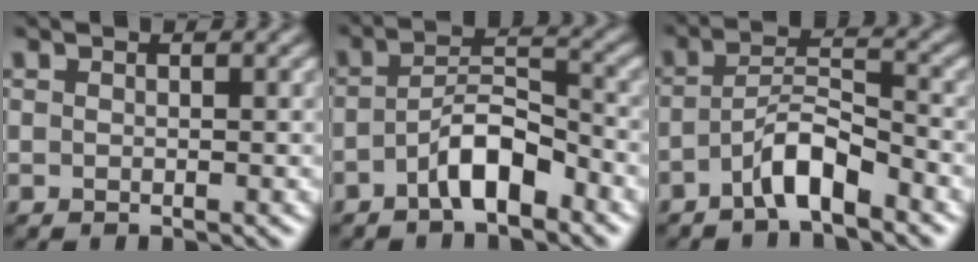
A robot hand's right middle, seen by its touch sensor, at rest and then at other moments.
{"total": 4.7, "force": [-2.4, 1.7, 3.6], "torque": [-0.064, 0.014, -0.044]}
{"total": 3.9, "force": [-2.6, 0.9, 2.8], "torque": [-0.053, 0.016, -0.049]}